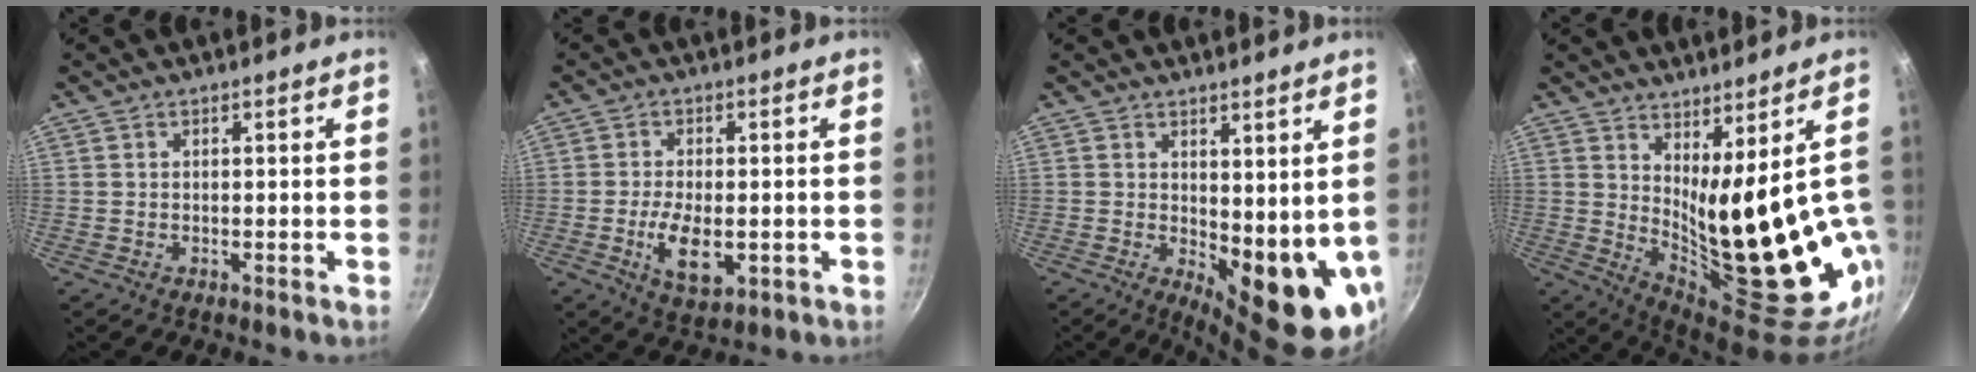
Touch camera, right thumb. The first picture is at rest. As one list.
[{"total": 7.4, "force": [-1.6, 3.7, 6.3], "torque": [-0.108, -0.006, -0.022]}, {"total": 13.2, "force": [-0.8, 5.3, 12.1], "torque": [-0.147, -0.031, 0.008]}, {"total": 23.8, "force": [-1.4, 7.7, 22.5], "torque": [-0.249, -0.046, 0.012]}]